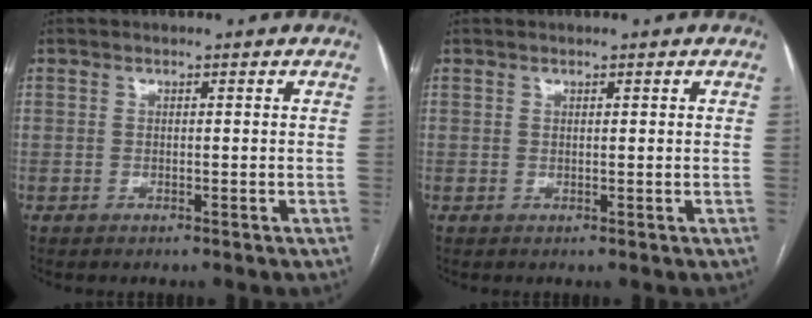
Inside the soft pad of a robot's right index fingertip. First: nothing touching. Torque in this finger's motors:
{"motor_torque": [0.03, -0.07, 0.10, 0.02]}